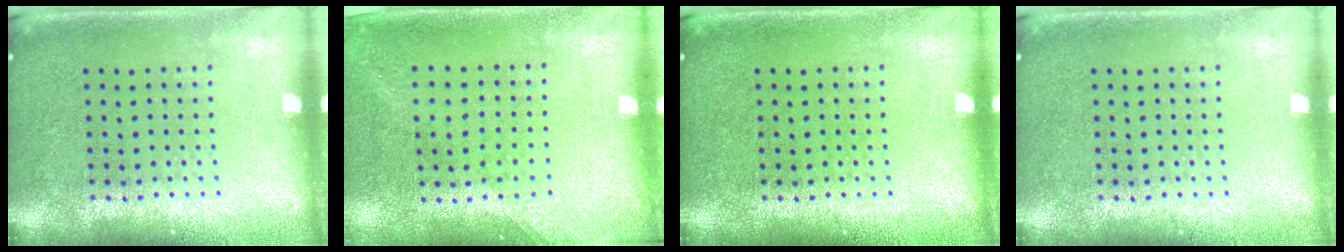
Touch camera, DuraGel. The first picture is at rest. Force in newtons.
{"total": 1.3, "press": 1.1, "slide": 0.8}
{"total": 0.0}
{"total": 0.0}